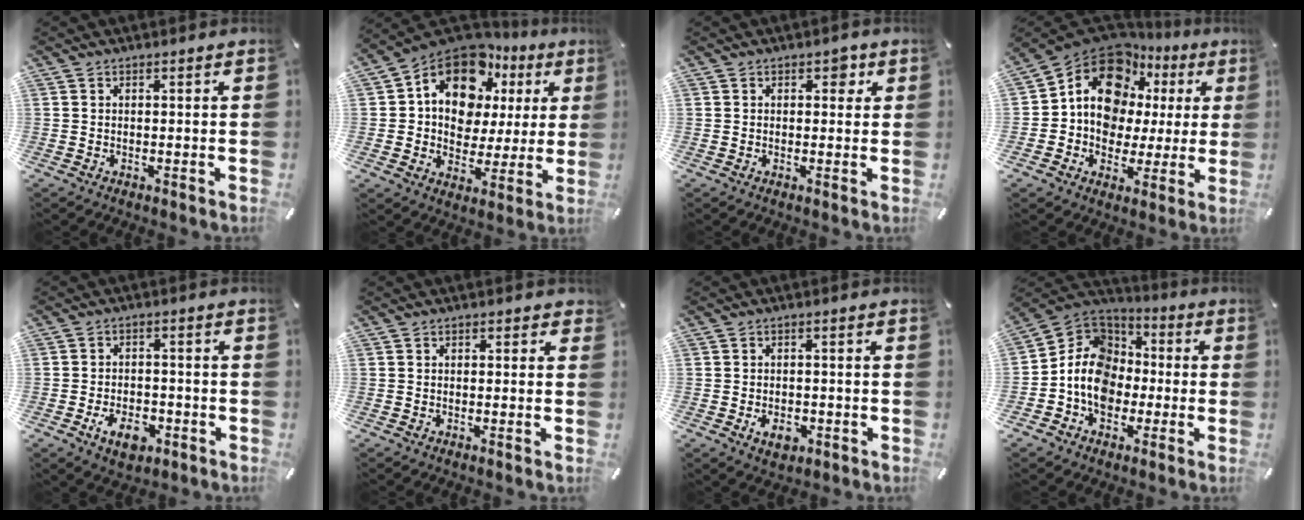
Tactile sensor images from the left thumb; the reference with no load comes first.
{"total": 15.1, "force": [8.0, 10.5, 7.4], "torque": [-0.130, -0.053, 0.144]}
{"total": 2.5, "force": [0.7, 1.7, 1.6], "torque": [-0.011, 0.000, 0.004]}
{"total": 14.9, "force": [6.4, 11.2, 7.3], "torque": [-0.138, -0.048, 0.114]}
{"total": 6.9, "force": [-3.1, 4.4, 4.2], "torque": [-0.082, 0.010, -0.060]}
{"total": 0.8, "force": [0.0, 0.7, 0.4], "torque": [0.001, 0.002, -0.004]}
{"total": 4.5, "force": [-1.6, 3.1, 2.8], "torque": [-0.053, 0.002, -0.033]}
{"total": 12.8, "force": [-2.7, 10.9, 6.1], "torque": [-0.149, 0.010, -0.052]}